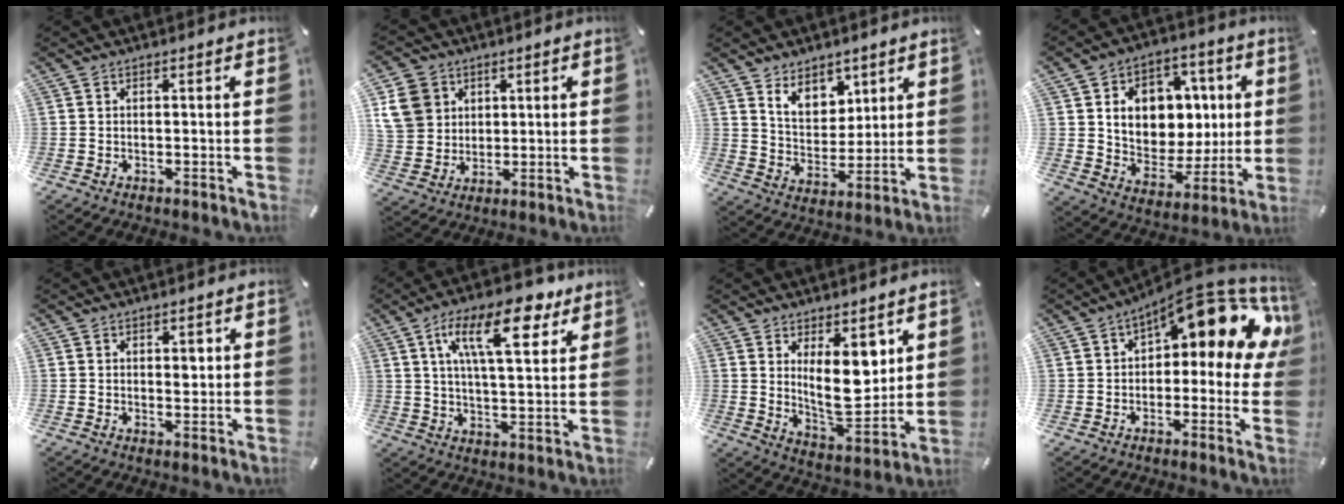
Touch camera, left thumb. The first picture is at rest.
{"total": 9.9, "force": [3.7, 8.8, 2.8], "torque": [-0.070, -0.006, 0.074]}
{"total": 8.6, "force": [6.2, 5.8, 1.7], "torque": [-0.036, -0.041, 0.116]}
{"total": 13.0, "force": [2.8, 11.3, 5.9], "torque": [-0.082, -0.018, 0.060]}
{"total": 1.9, "force": [0.7, 1.3, 1.2], "torque": [0.000, -0.007, 0.007]}
{"total": 17.1, "force": [8.7, 7.0, 13.0], "torque": [-0.210, -0.021, 0.140]}
{"total": 12.6, "force": [4.8, 6.6, 9.6], "torque": [-0.133, -0.040, 0.085]}
{"total": 15.5, "force": [7.4, 6.4, 12.1], "torque": [-0.165, -0.054, 0.122]}